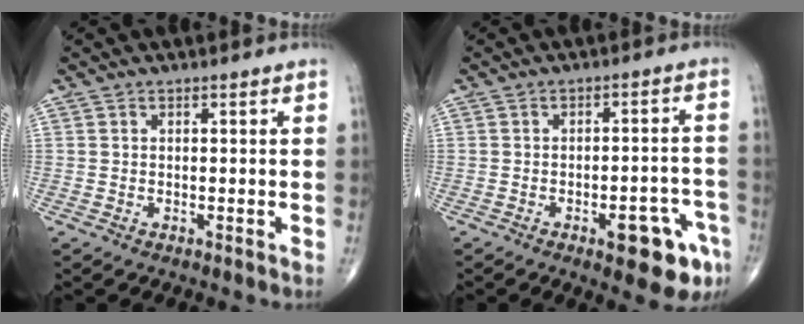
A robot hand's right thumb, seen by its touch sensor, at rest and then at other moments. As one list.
[{"total": 10.6, "force": [-5.3, 3.6, 8.5], "torque": [-0.083, 0.031, -0.061]}]